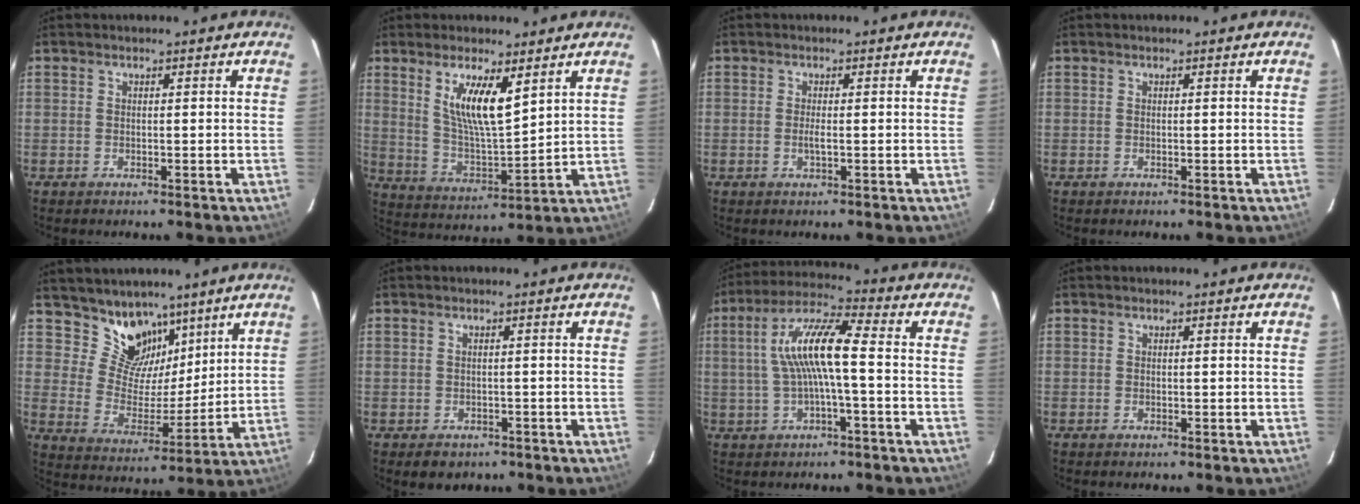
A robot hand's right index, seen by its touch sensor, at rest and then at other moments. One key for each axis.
{"total": 10.4, "fx": 5.2, "fy": 2.5, "fz": 8.6, "tx": -0.159, "ty": -0.009, "tz": 0.107}
{"total": 1.4, "fx": -0.3, "fy": 0.1, "fz": 1.3, "tx": -0.024, "ty": -0.004, "tz": -0.006}
{"total": 0.0}
{"total": 11.3, "fx": 8.1, "fy": 7.0, "fz": 3.7, "tx": -0.066, "ty": -0.005, "tz": 0.150}
{"total": 3.2, "fx": -1.6, "fy": 2.7, "fz": 0.8, "tx": -0.012, "ty": 0.002, "tz": -0.015}
{"total": 10.7, "fx": -0.1, "fy": 1.5, "fz": 10.6, "tx": -0.208, "ty": 0.020, "tz": -0.001}
{"total": 0.0}